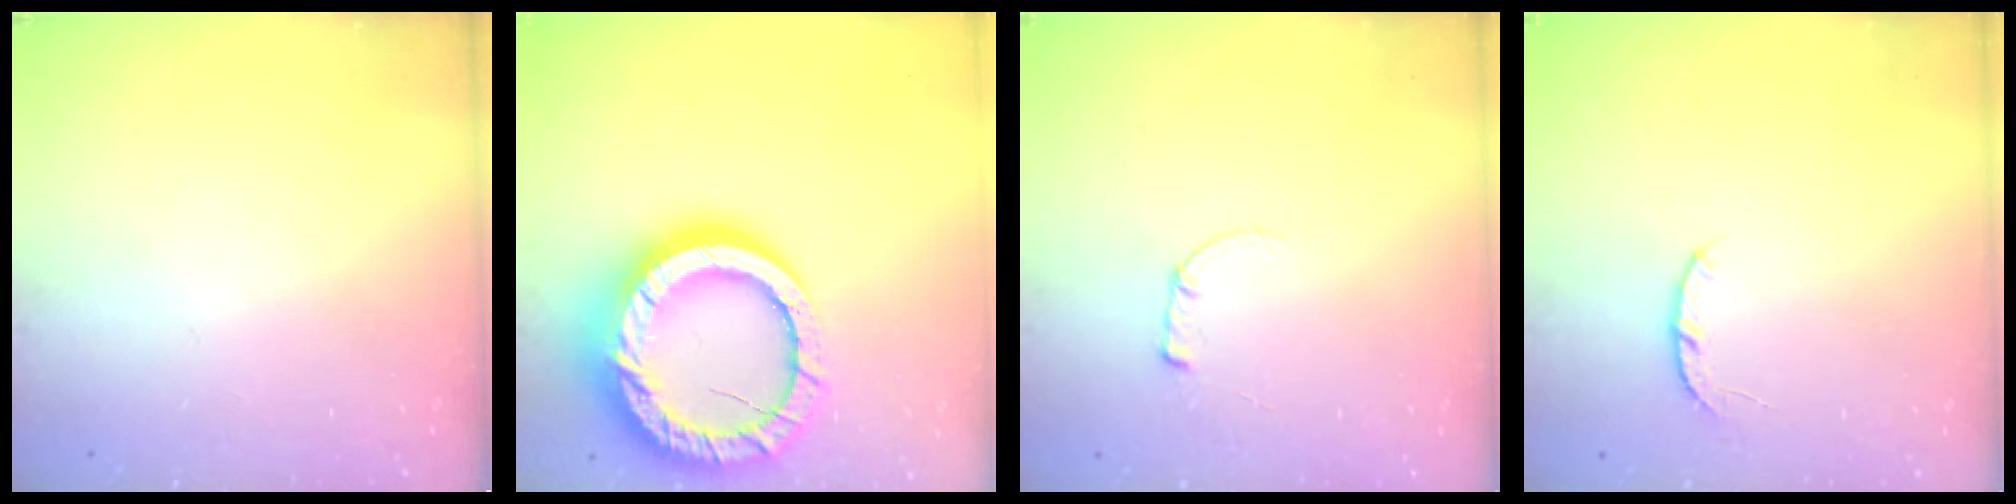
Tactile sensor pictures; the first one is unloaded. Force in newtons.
{"total": 25.1, "press": 25.0, "slide": 2.5}
{"total": 0.6, "press": 0.5, "slide": 0.2}
{"total": 3.5, "press": 3.5, "slide": 0.6}